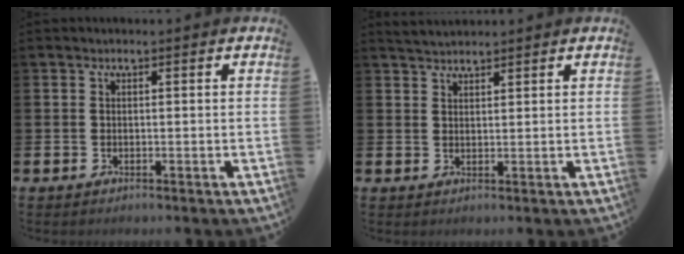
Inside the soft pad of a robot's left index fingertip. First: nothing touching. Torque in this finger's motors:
{"motor_torque": [-0.09, -0.20, 0.15, 0.00]}